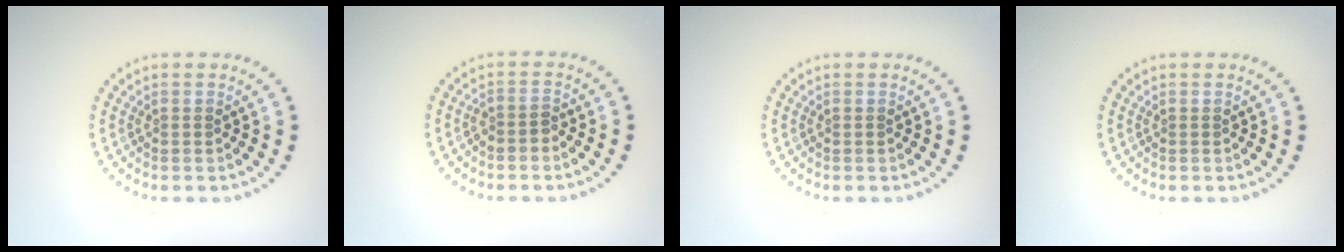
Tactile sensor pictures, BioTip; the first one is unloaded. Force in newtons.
{"total": 1.1, "press": 1.0, "slide": 0.6}
{"total": 0.0}
{"total": 0.0}